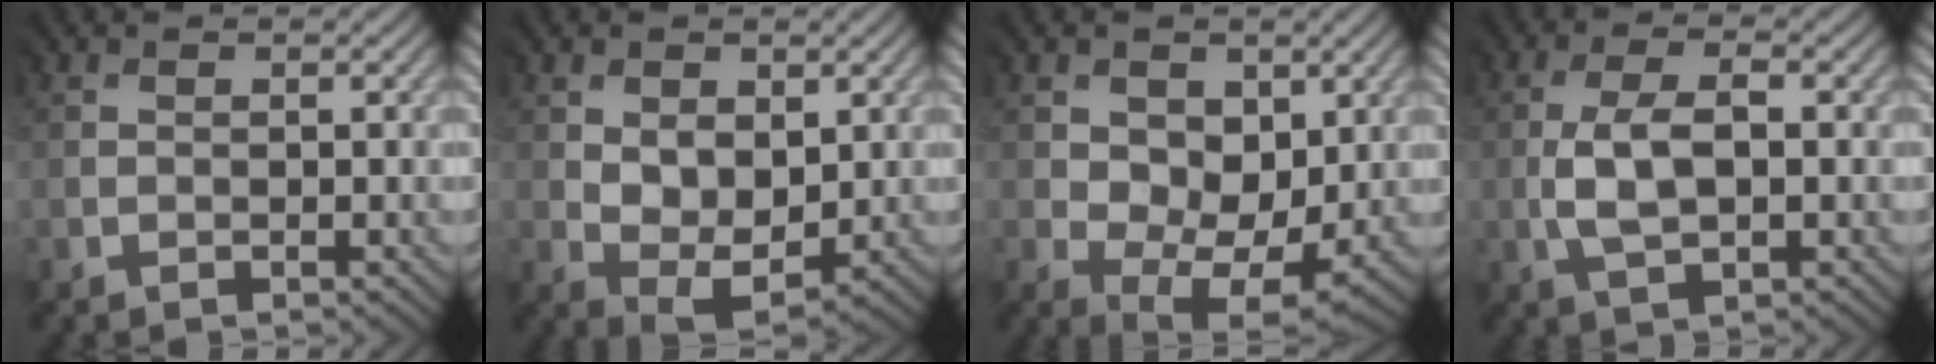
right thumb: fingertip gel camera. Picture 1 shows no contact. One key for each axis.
{"total": 5.9, "fx": 1.5, "fy": 4.2, "fz": 3.8, "tx": -0.089, "ty": -0.008, "tz": 0.032}
{"total": 8.5, "fx": 1.3, "fy": 6.3, "fz": 5.5, "tx": -0.117, "ty": -0.024, "tz": 0.033}
{"total": 4.4, "fx": -0.6, "fy": 2.0, "fz": 3.9, "tx": -0.081, "ty": 0.004, "tz": -0.011}